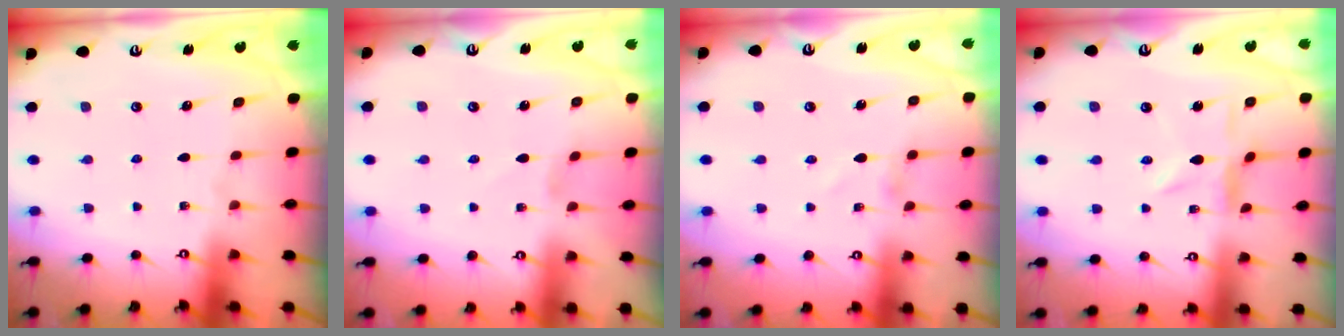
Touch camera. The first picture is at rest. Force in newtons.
{"total": 0.0}
{"total": 0.6, "press": 0.6, "slide": 0.2}
{"total": 2.8, "press": 2.7, "slide": 0.3}